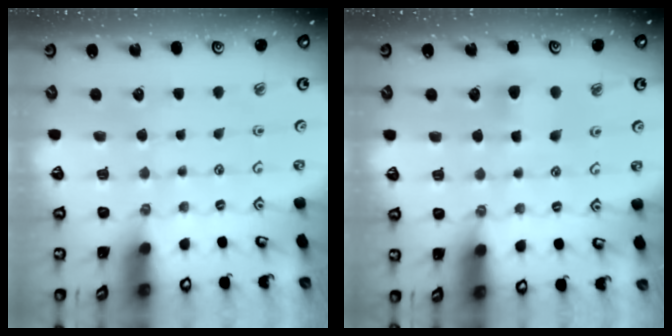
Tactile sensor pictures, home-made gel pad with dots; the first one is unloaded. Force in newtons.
{"total": 5.8, "press": 5.7, "slide": 0.8}